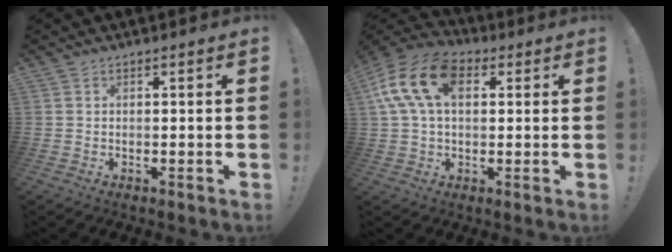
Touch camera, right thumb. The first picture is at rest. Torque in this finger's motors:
{"motor_torque": [0.35, 0.50, 1.53, 0.31, 0.23]}